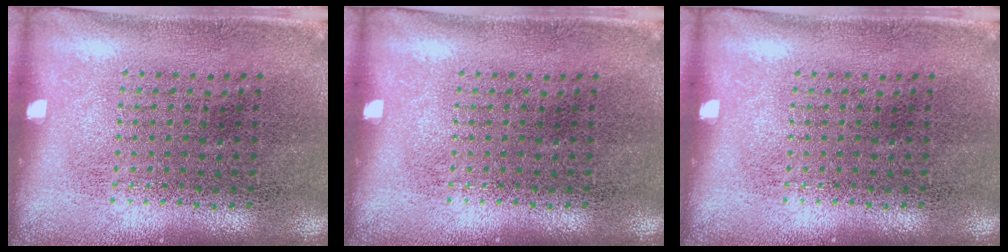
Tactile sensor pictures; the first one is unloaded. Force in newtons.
{"total": 0.0}
{"total": 0.0}